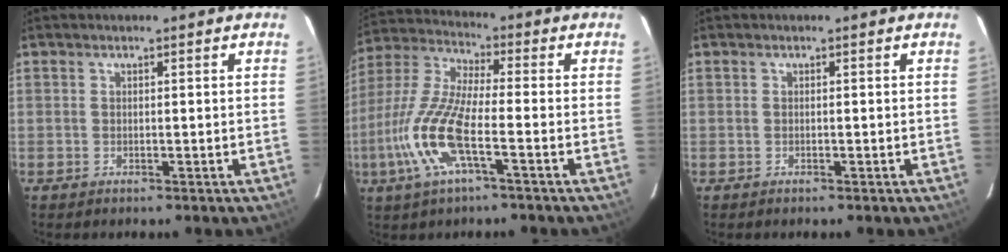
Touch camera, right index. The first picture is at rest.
{"total": 13.8, "force": [-4.9, 2.8, 12.6], "torque": [-0.280, -0.006, -0.101]}
{"total": 0.0}